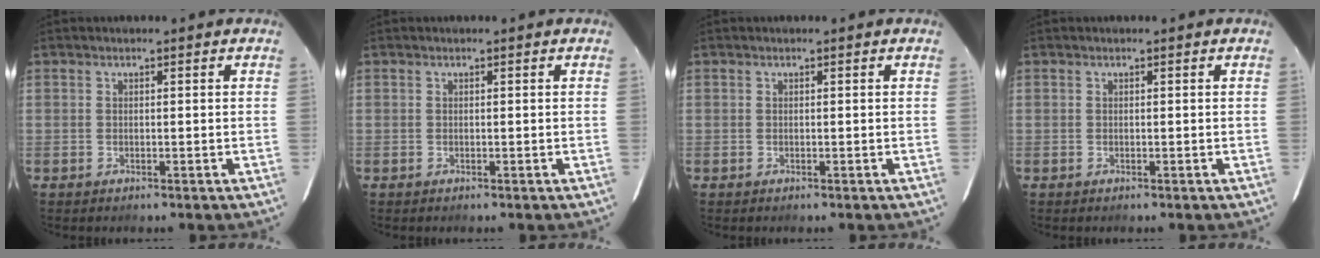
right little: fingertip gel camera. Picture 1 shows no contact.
{"total": 0.0}
{"total": 0.0}
{"total": 0.0}